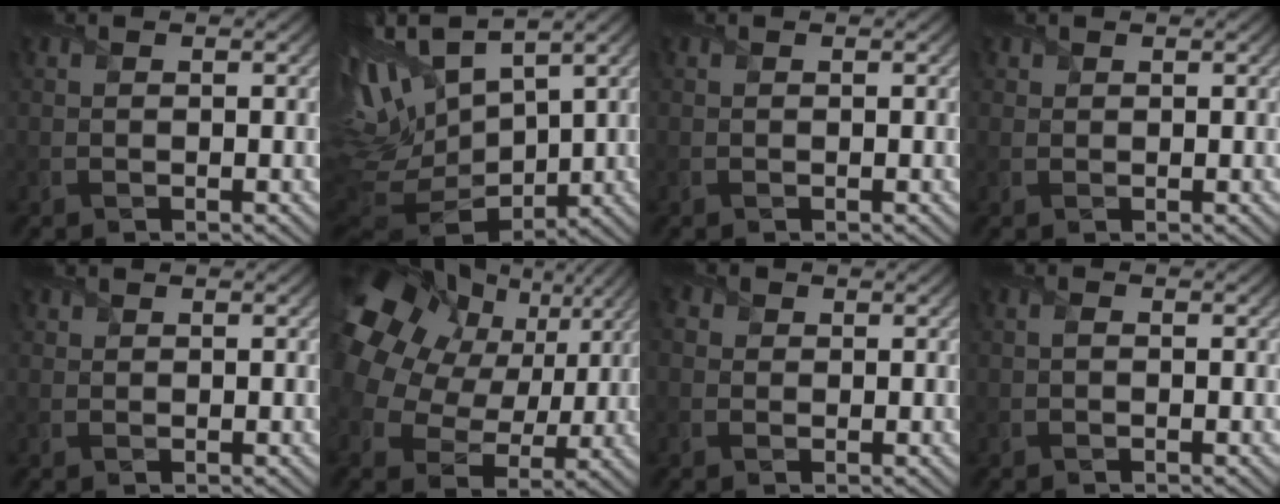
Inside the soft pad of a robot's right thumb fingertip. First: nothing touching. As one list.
[{"total": 13.0, "force": [4.5, 6.0, 10.6], "torque": [-0.253, 0.011, 0.093]}, {"total": 0.0}, {"total": 1.1, "force": [0.8, 0.8, 0.2], "torque": [-0.007, 0.000, 0.017]}, {"total": 0.8, "force": [0.6, 0.6, 0.2], "torque": [-0.005, -0.001, 0.012]}, {"total": 18.8, "force": [6.2, 14.0, 10.9], "torque": [-0.299, 0.037, 0.132]}, {"total": 1.9, "force": [0.4, 1.7, 0.7], "torque": [-0.027, 0.004, 0.000]}, {"total": 0.5, "force": [-0.2, 0.2, 0.4], "torque": [-0.012, 0.001, -0.003]}]